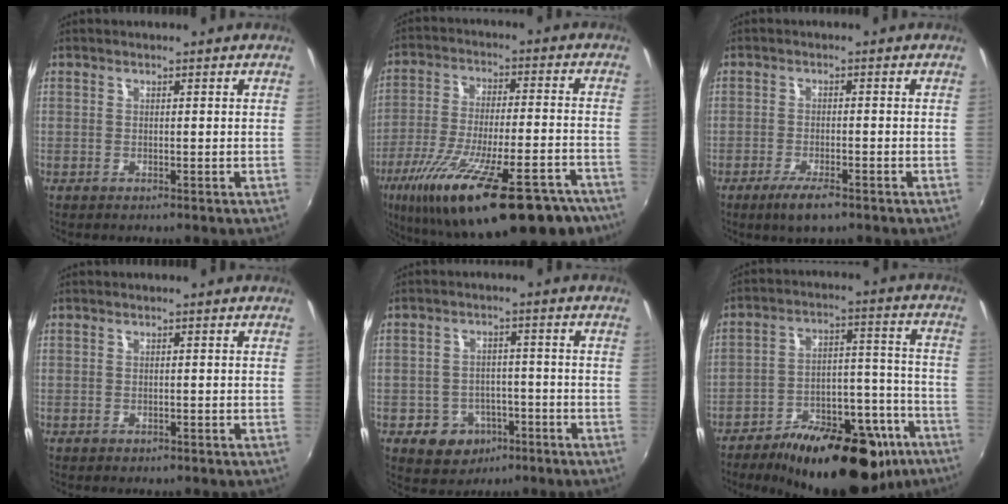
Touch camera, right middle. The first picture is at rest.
{"total": 29.8, "force": [-20.1, 8.4, 20.3], "torque": [-0.352, -0.063, -0.292]}
{"total": 5.1, "force": [-3.3, 1.3, 3.6], "torque": [-0.084, -0.016, -0.060]}
{"total": 0.7, "force": [-0.4, 0.5, 0.2], "torque": [-0.004, -0.002, -0.005]}
{"total": 7.7, "force": [-3.7, 6.3, 2.6], "torque": [-0.068, 0.015, -0.037]}
{"total": 26.4, "force": [-17.6, 10.9, 16.4], "torque": [-0.239, 0.012, -0.234]}